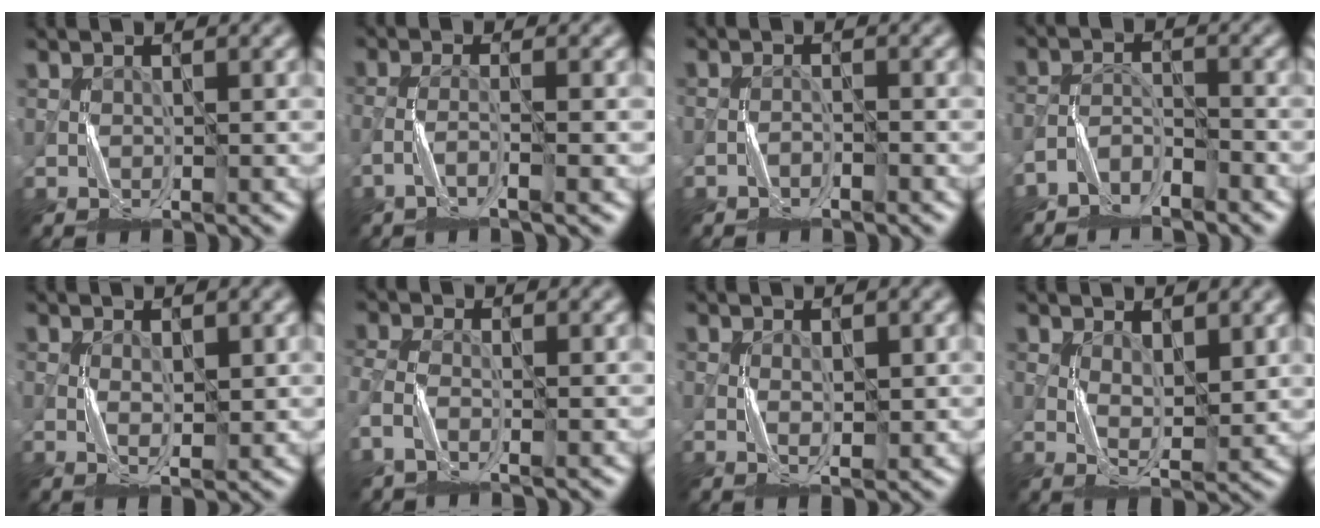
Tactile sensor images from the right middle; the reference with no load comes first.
{"total": 2.0, "force": [-1.6, 0.0, 1.2], "torque": [-0.023, 0.008, -0.042]}
{"total": 1.3, "force": [-1.3, 0.0, 0.0], "torque": [0.002, 0.009, -0.026]}
{"total": 3.1, "force": [-3.1, 0.5, -0.1], "torque": [0.000, 0.007, -0.066]}
{"total": 1.3, "force": [0.2, 0.5, 1.2], "torque": [-0.026, 0.001, 0.005]}
{"total": 2.6, "force": [-1.8, 0.9, 1.6], "torque": [-0.051, -0.001, -0.044]}
{"total": 1.1, "force": [0.0, 0.4, 1.0], "torque": [-0.022, 0.001, 0.001]}
{"total": 2.6, "force": [1.1, 1.2, 2.1], "torque": [-0.043, -0.002, 0.023]}